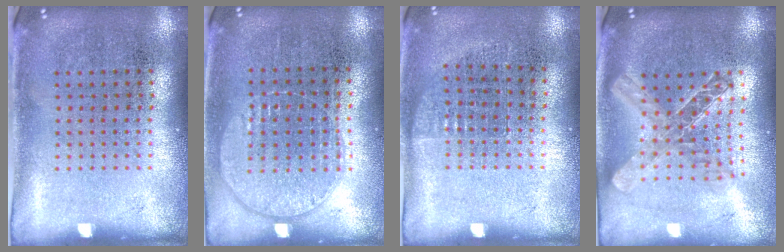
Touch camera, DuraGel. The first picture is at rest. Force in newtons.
{"total": 1.0, "press": 0.9, "slide": 0.4}
{"total": 0.7, "press": 0.6, "slide": 0.4}
{"total": 2.0, "press": 1.7, "slide": 1.0}